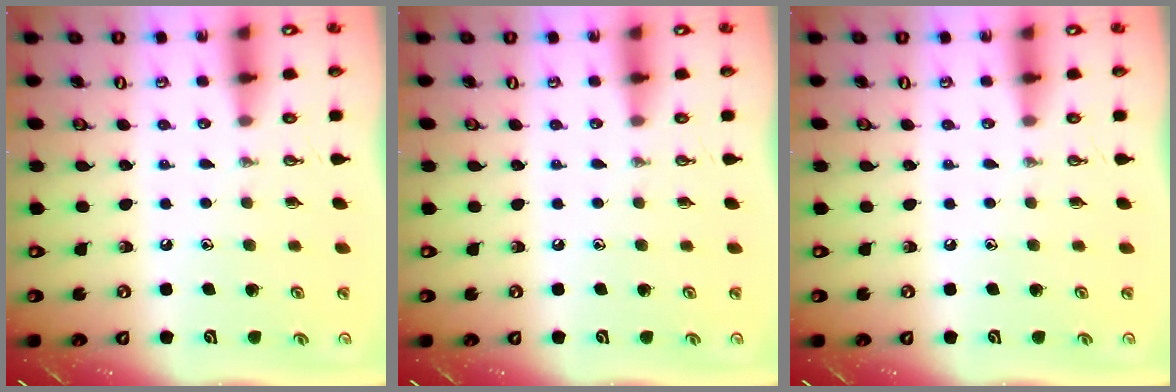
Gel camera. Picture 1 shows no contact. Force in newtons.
{"total": 0.0}
{"total": 0.0}